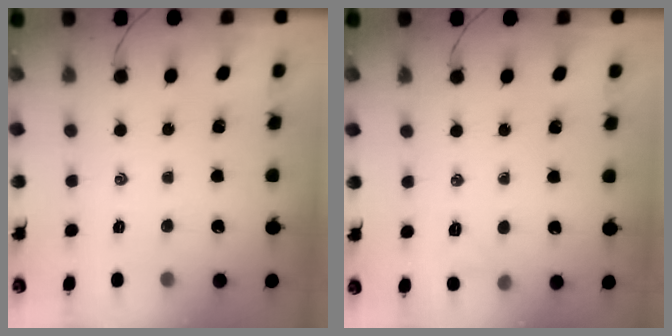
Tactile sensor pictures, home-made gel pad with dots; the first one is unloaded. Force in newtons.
{"total": 5.5, "press": 5.4, "slide": 1.2}